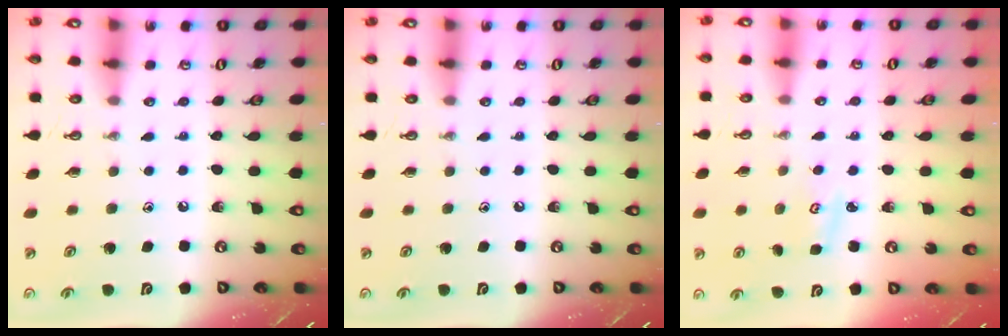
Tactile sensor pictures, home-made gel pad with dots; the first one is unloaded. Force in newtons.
{"total": 0.0}
{"total": 2.6, "press": 2.6, "slide": 0.2}